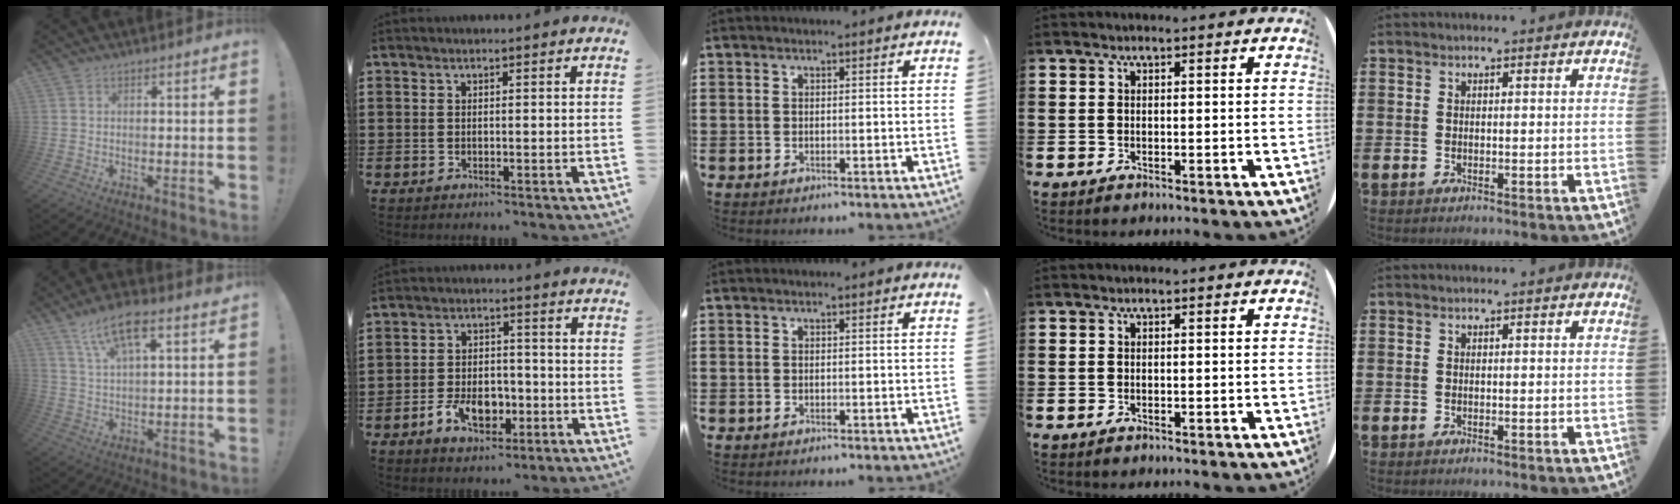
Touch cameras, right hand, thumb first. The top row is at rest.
{"thumb": {"total": 11.3, "force": [7.6, 3.5, 7.7], "torque": [-0.137, -0.029, 0.134]}, "index": {"total": 6.8, "force": [-2.8, 4.4, 4.4], "torque": [-0.079, 0.007, -0.052]}}